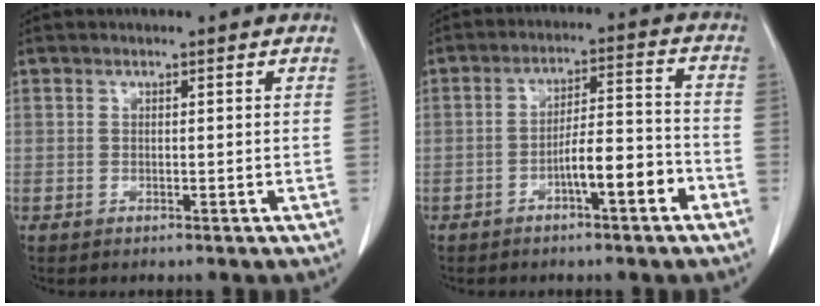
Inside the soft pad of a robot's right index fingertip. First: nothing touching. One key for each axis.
{"total": 7.6, "fx": -3.8, "fy": 1.0, "fz": 6.6, "tx": -0.106, "ty": 0.018, "tz": -0.058}